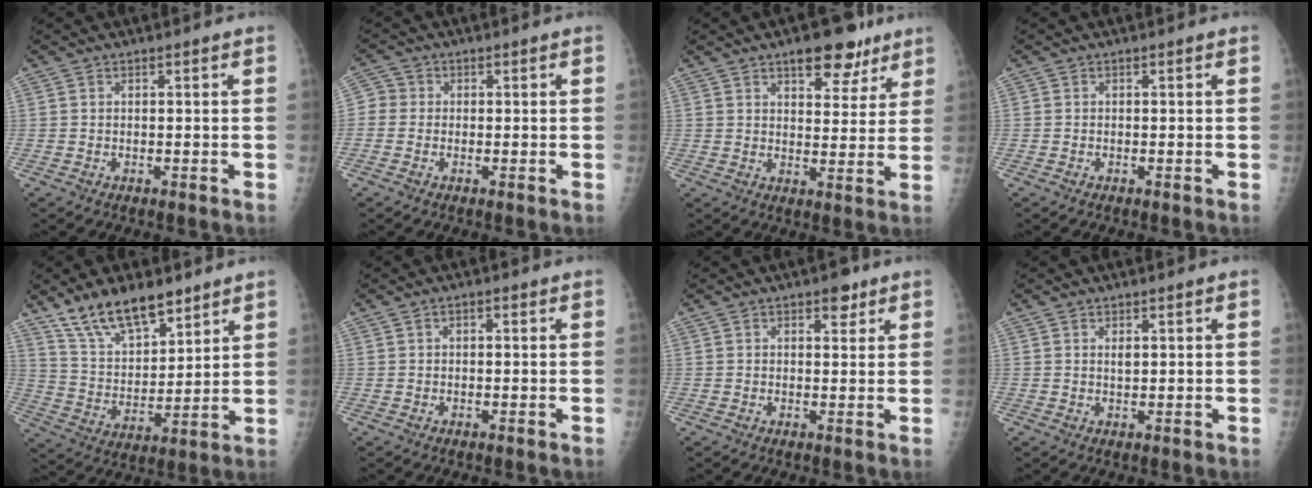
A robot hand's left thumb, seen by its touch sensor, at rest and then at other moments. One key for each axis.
{"total": 2.8, "fx": -0.2, "fy": 2.6, "fz": 0.8, "tx": -0.001, "ty": 0.005, "tz": -0.015}
{"total": 9.8, "fx": 6.4, "fy": 4.5, "fz": 5.8, "tx": -0.046, "ty": -0.032, "tz": 0.091}
{"total": 0.0}
{"total": 14.0, "fx": 10.5, "fy": 5.7, "fz": 7.4, "tx": -0.099, "ty": -0.061, "tz": 0.202}
{"total": 1.2, "fx": 0.5, "fy": 0.7, "fz": 0.8, "tx": -0.009, "ty": 0.001, "tz": 0.005}
{"total": 3.1, "fx": 2.0, "fy": 1.5, "fz": 1.8, "tx": -0.010, "ty": -0.009, "tz": 0.026}
{"total": 1.1, "fx": 0.5, "fy": 0.5, "fz": 0.9, "tx": -0.012, "ty": -0.005, "tz": 0.012}